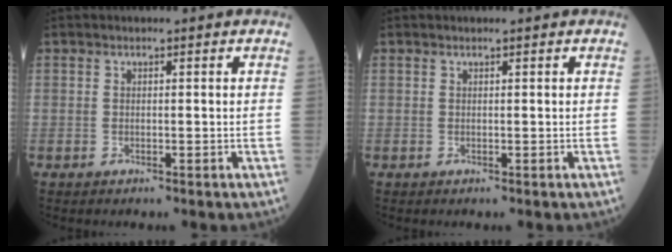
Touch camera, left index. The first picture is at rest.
{"total": 0.0}